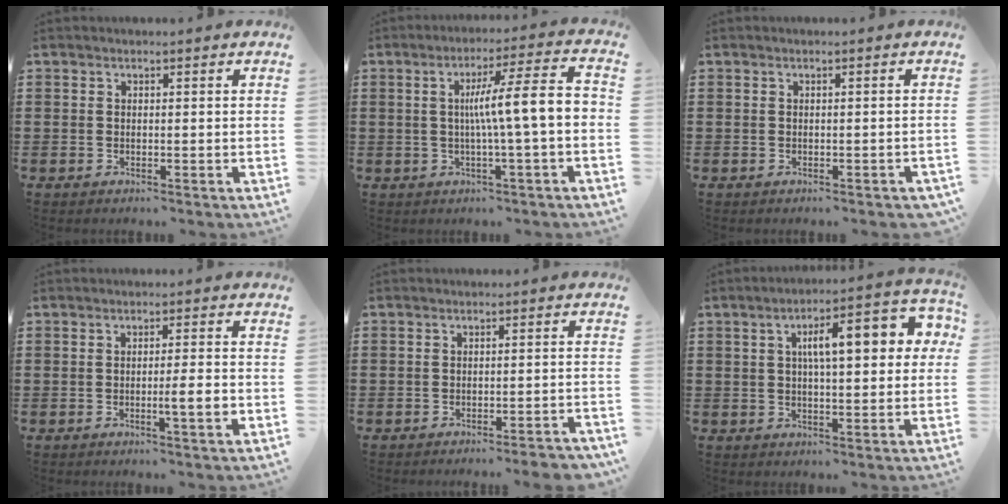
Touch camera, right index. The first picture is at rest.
{"total": 8.8, "force": [-0.4, 0.2, 8.8], "torque": [-0.152, -0.004, -0.016]}
{"total": 0.5, "force": [-0.4, 0.3, 0.1], "torque": [-0.004, -0.002, -0.009]}
{"total": 4.2, "force": [-1.3, 0.1, 4.0], "torque": [-0.065, -0.010, -0.021]}
{"total": 2.6, "force": [-2.4, -0.2, 1.0], "torque": [-0.018, -0.004, -0.048]}
{"total": 9.1, "force": [2.3, 2.8, 8.3], "torque": [-0.132, -0.002, 0.028]}